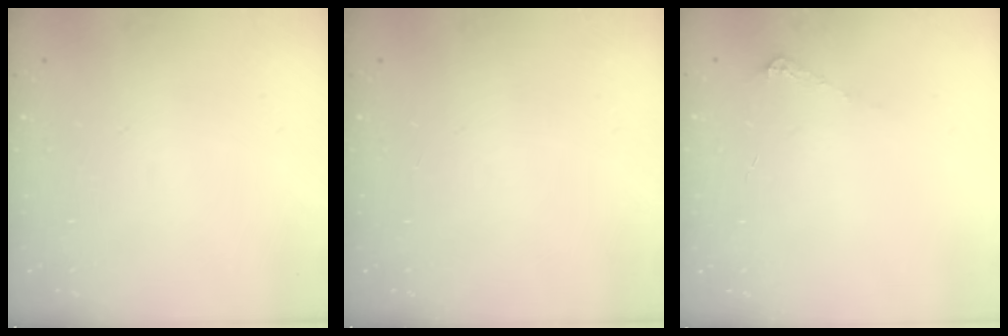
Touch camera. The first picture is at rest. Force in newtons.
{"total": 0.0}
{"total": 5.8, "press": 5.8, "slide": 0.8}